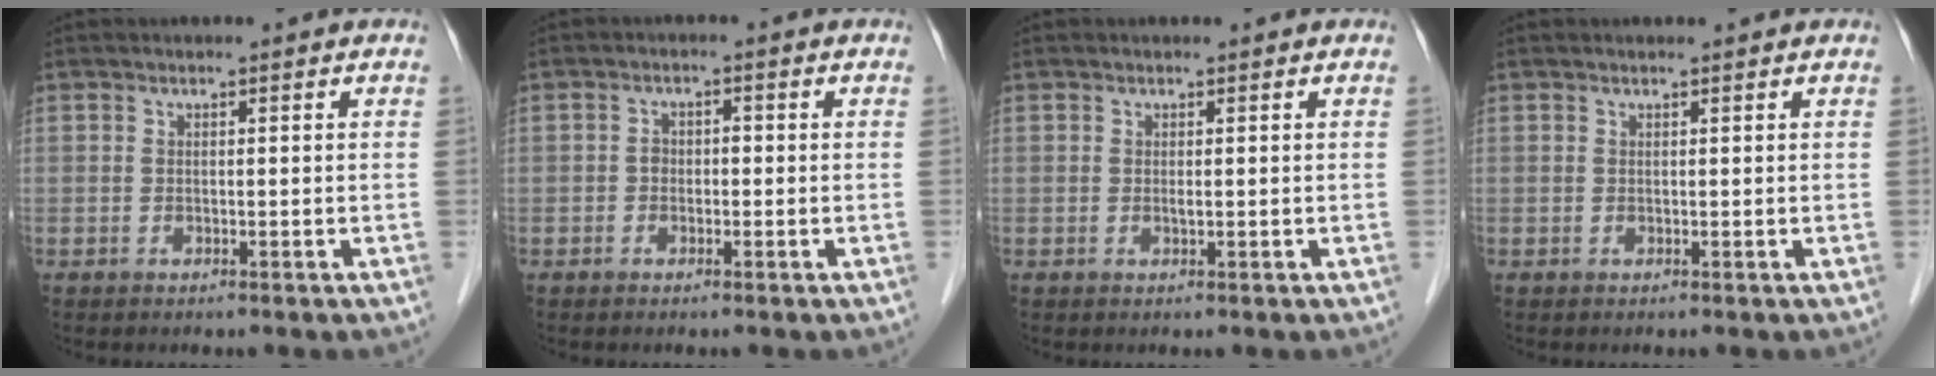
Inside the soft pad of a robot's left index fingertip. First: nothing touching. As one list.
[{"total": 1.6, "force": [-0.4, 1.3, 0.9], "torque": [-0.011, 0.008, -0.009]}, {"total": 0.5, "force": [0.1, 0.0, 0.5], "torque": [-0.011, -0.002, 0.000]}, {"total": 1.1, "force": [1.0, 0.0, 0.4], "torque": [-0.008, 0.008, 0.014]}]